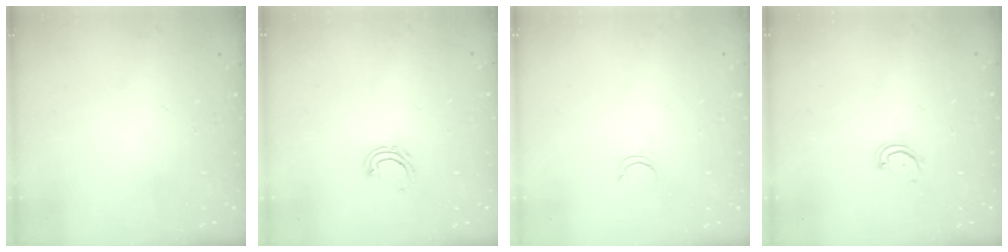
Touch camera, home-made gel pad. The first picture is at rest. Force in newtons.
{"total": 5.7, "press": 5.7, "slide": 0.6}
{"total": 2.4, "press": 2.4, "slide": 0.2}
{"total": 3.3, "press": 3.3, "slide": 0.3}